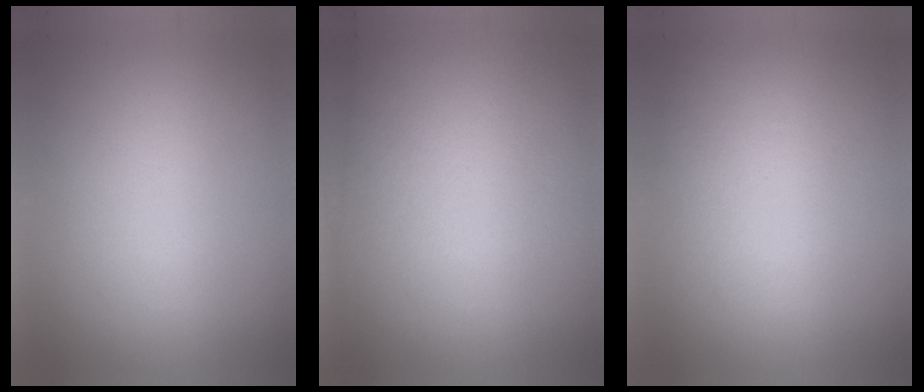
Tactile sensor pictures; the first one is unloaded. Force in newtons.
{"total": 2.9}
{"total": 1.4}